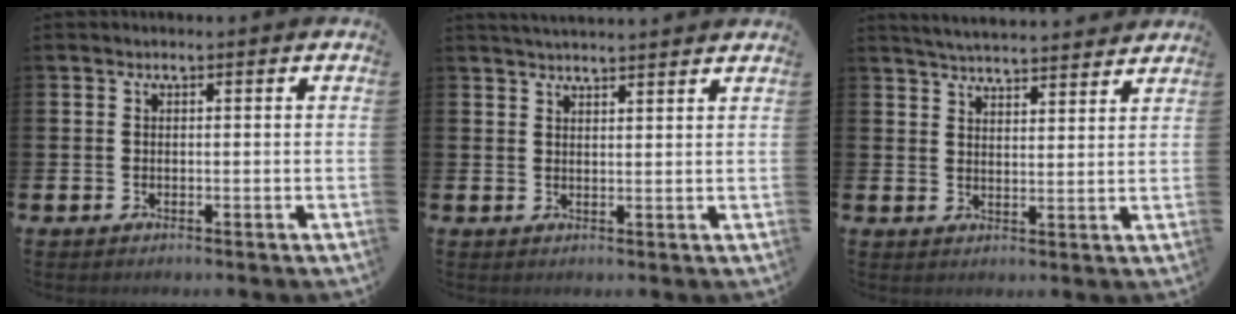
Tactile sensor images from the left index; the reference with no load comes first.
{"total": 2.5, "force": [2.5, -0.2, 0.1], "torque": [-0.005, -0.013, 0.046]}
{"total": 4.7, "force": [4.7, 0.0, 0.3], "torque": [-0.014, -0.032, 0.083]}